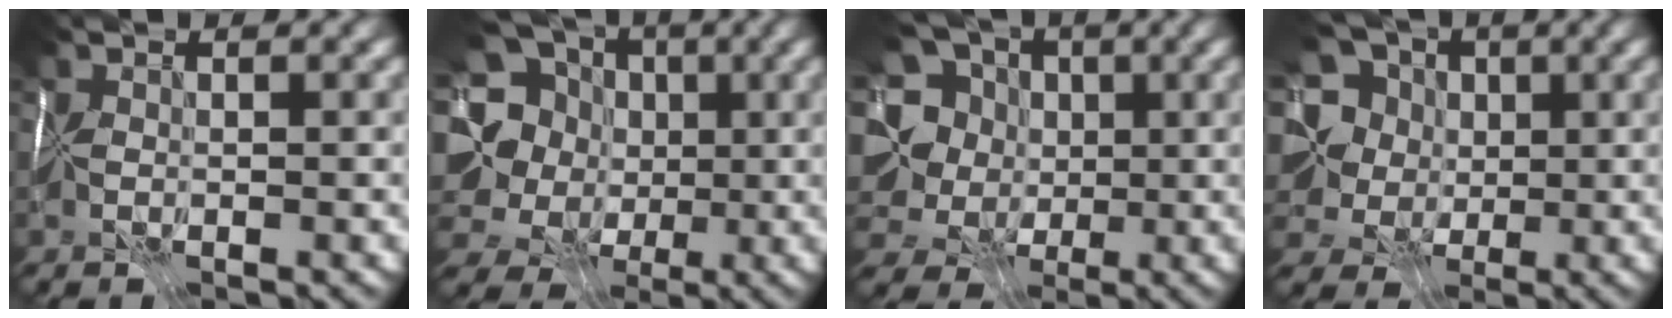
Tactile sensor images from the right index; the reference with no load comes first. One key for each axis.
{"total": 13.9, "fx": 1.9, "fy": 12.5, "fz": 5.9, "tx": -0.138, "ty": 0.020, "tz": 0.011}
{"total": 10.9, "fx": 2.0, "fy": 9.3, "fz": 5.3, "tx": -0.124, "ty": 0.024, "tz": 0.015}
{"total": 9.4, "fx": 2.8, "fy": 7.3, "fz": 5.2, "tx": -0.108, "ty": 0.017, "tz": 0.028}